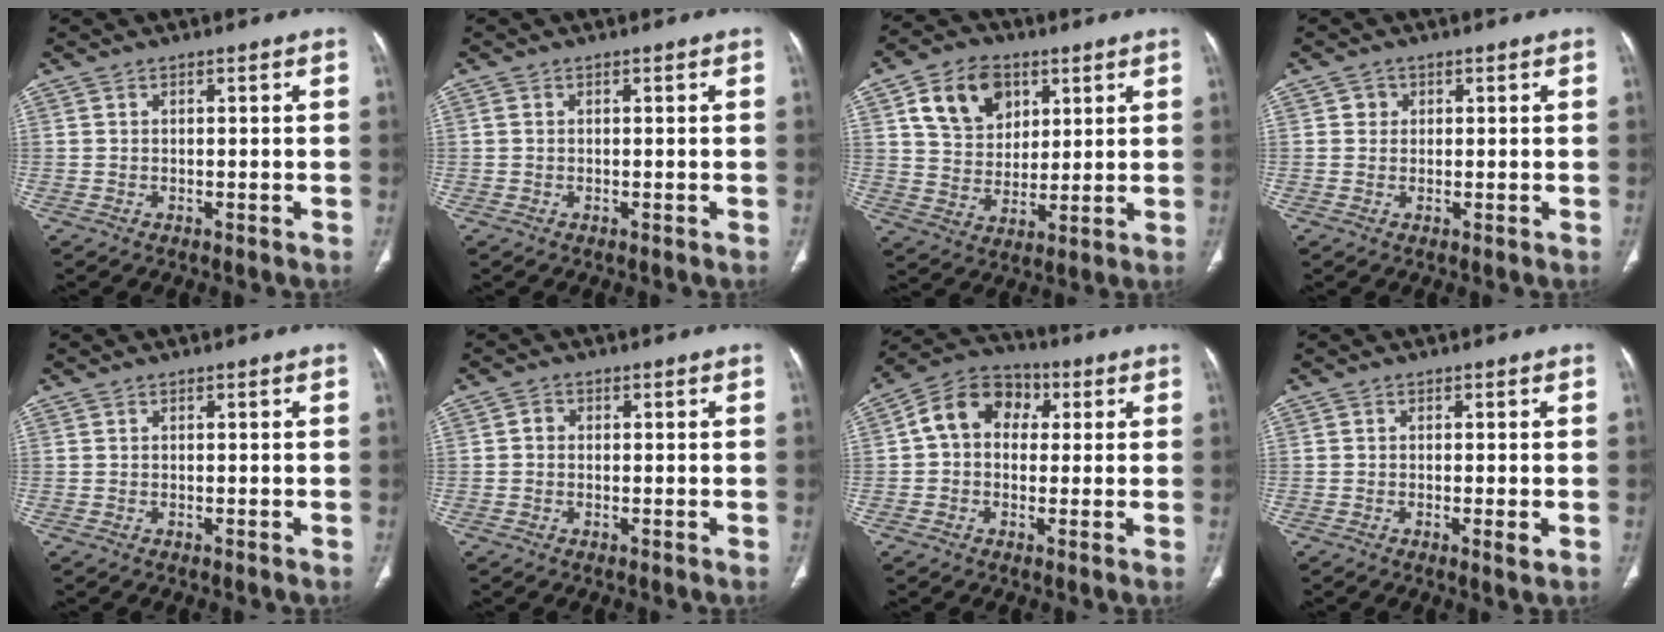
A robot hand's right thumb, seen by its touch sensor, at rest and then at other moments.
{"total": 0.6, "force": [0.1, 0.5, 0.3], "torque": [-0.004, 0.002, 0.001]}
{"total": 13.0, "force": [5.5, 9.6, 6.8], "torque": [-0.082, -0.015, 0.100]}
{"total": 1.7, "force": [0.4, 1.6, 0.3], "torque": [0.005, 0.001, 0.003]}
{"total": 0.0}
{"total": 1.4, "force": [0.0, 1.3, 0.6], "torque": [-0.001, 0.004, -0.004]}
{"total": 10.5, "force": [1.9, 8.2, 6.2], "torque": [-0.082, 0.027, 0.017]}
{"total": 2.0, "force": [-0.5, 0.3, 1.9], "torque": [-0.038, -0.008, -0.011]}